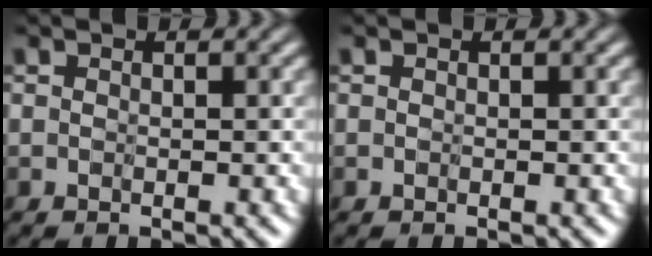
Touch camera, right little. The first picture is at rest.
{"total": 0.0}